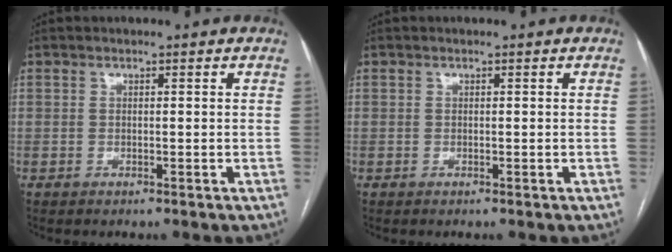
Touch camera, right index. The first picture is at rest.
{"total": 0.0}